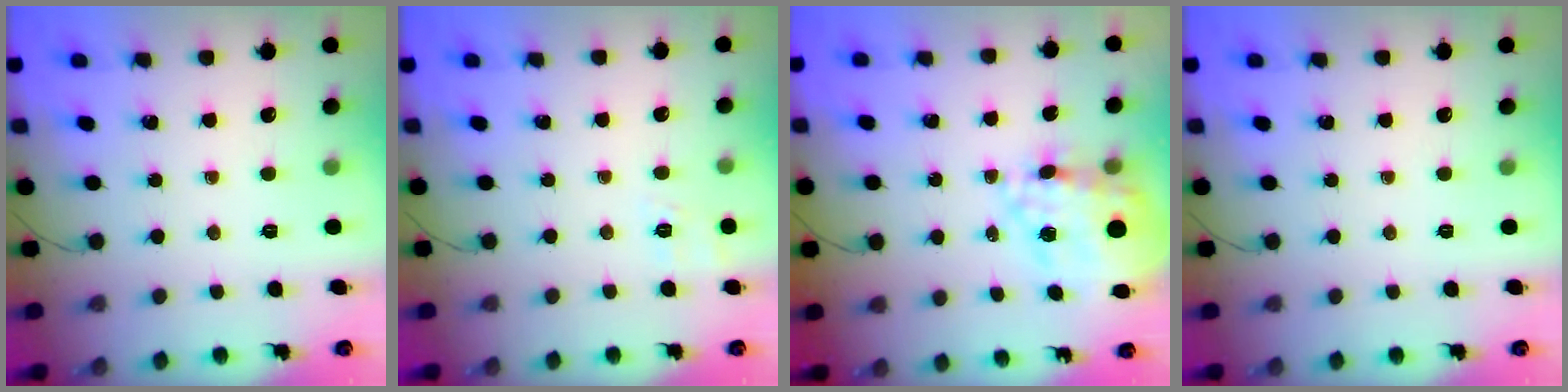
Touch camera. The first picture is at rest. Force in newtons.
{"total": 2.0, "press": 1.1, "slide": 1.7}
{"total": 18.7, "press": 18.3, "slide": 4.2}
{"total": 0.0}